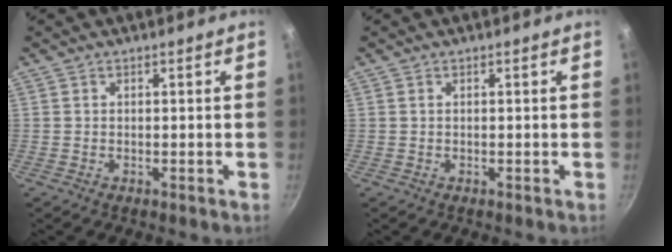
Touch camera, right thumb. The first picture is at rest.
{"total": 0.0}